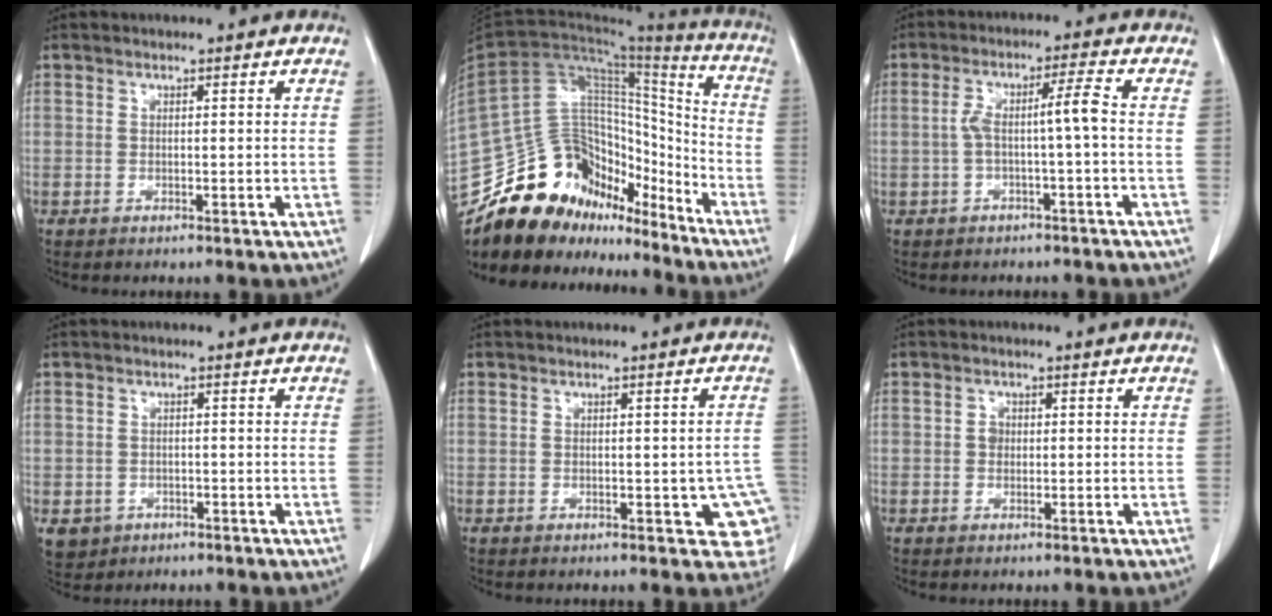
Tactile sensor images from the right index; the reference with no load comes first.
{"total": 22.2, "force": [-18.3, 9.5, 8.3], "torque": [-0.171, 0.041, -0.306]}
{"total": 5.0, "force": [-0.8, -0.3, 4.9], "torque": [-0.094, 0.025, -0.010]}
{"total": 4.0, "force": [-1.7, 3.6, 0.8], "torque": [-0.013, 0.002, -0.020]}
{"total": 6.1, "force": [-1.4, 2.6, 5.3], "torque": [-0.040, 0.008, -0.013]}
{"total": 1.3, "force": [0.0, 1.1, 0.6], "torque": [-0.011, 0.003, -0.001]}